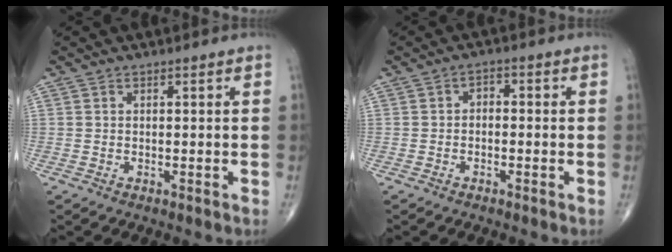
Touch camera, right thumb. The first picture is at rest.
{"total": 1.9, "force": [-0.6, 1.3, 1.2], "torque": [-0.011, 0.017, -0.016]}